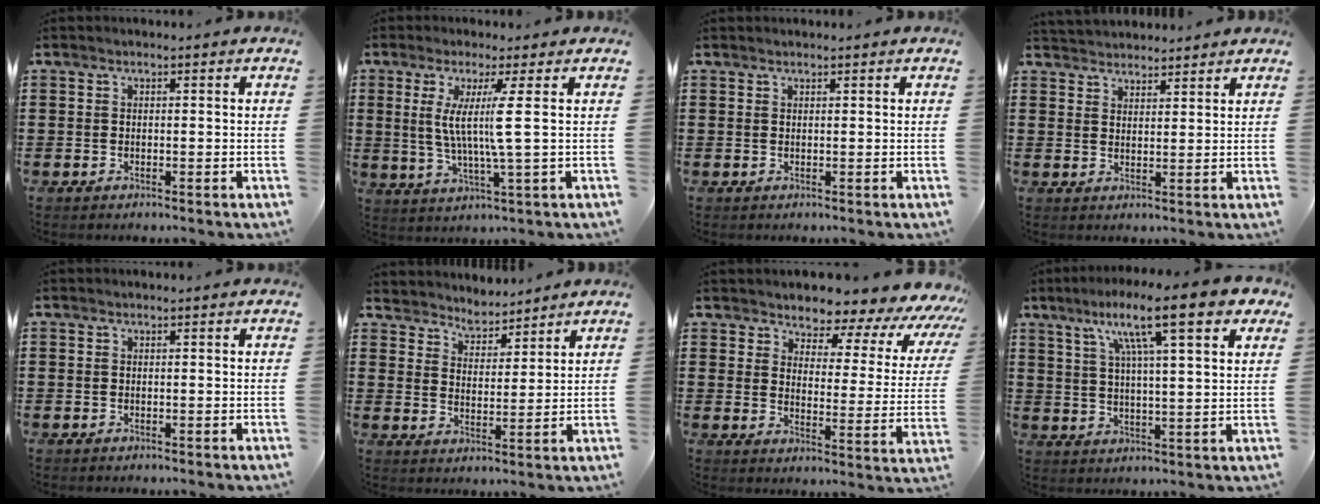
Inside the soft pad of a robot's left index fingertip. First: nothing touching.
{"total": 7.3, "force": [1.4, -1.0, 7.1], "torque": [-0.148, -0.013, 0.014]}
{"total": 0.5, "force": [0.5, 0.0, 0.1], "torque": [-0.003, 0.000, 0.011]}
{"total": 2.9, "force": [2.8, 0.6, -0.5], "torque": [0.001, -0.005, 0.055]}
{"total": 0.0}
{"total": 4.1, "force": [4.0, 0.9, -0.5], "torque": [-0.011, -0.022, 0.071]}
{"total": 4.7, "force": [4.2, 1.8, 0.9], "torque": [-0.032, -0.038, 0.064]}
{"total": 14.1, "force": [8.7, 2.2, 10.9], "torque": [-0.207, -0.015, 0.137]}